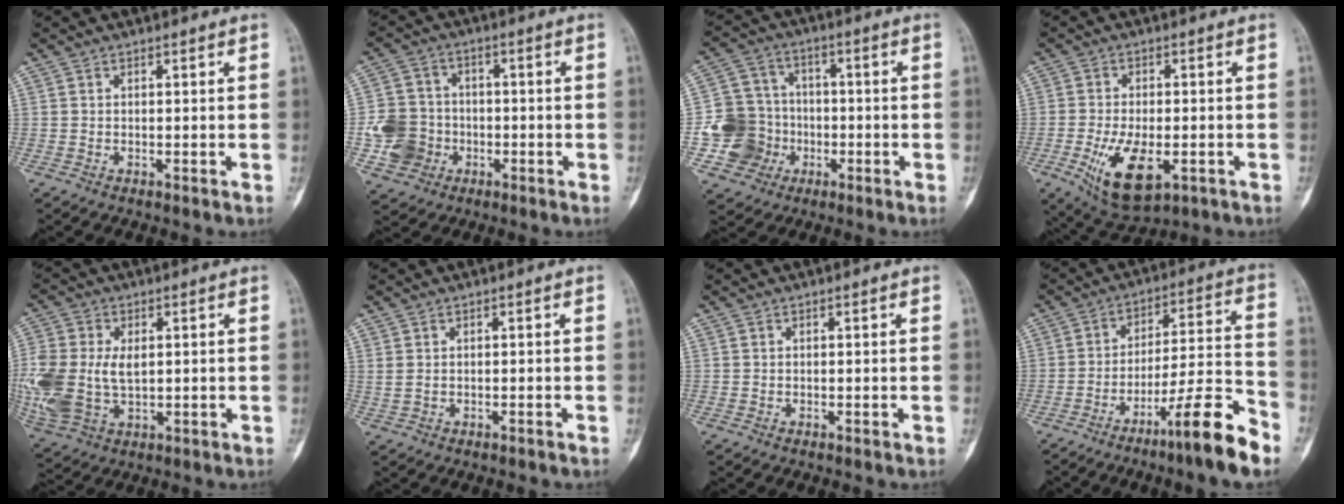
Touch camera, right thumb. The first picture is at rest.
{"total": 9.7, "force": [-2.4, 8.8, 3.4], "torque": [-0.043, 0.017, -0.043]}
{"total": 11.7, "force": [-2.6, 10.9, 3.4], "torque": [-0.029, 0.025, -0.044]}
{"total": 11.3, "force": [-3.8, 5.4, 9.2], "torque": [-0.153, -0.006, -0.054]}
{"total": 17.7, "force": [0.2, 11.7, 13.3], "torque": [-0.342, -0.006, 0.022]}
{"total": 1.0, "force": [-0.1, 0.5, 0.9], "torque": [-0.030, 0.015, 0.010]}
{"total": 0.0}
{"total": 14.6, "force": [-9.5, 1.0, 11.1], "torque": [-0.179, 0.068, -0.152]}